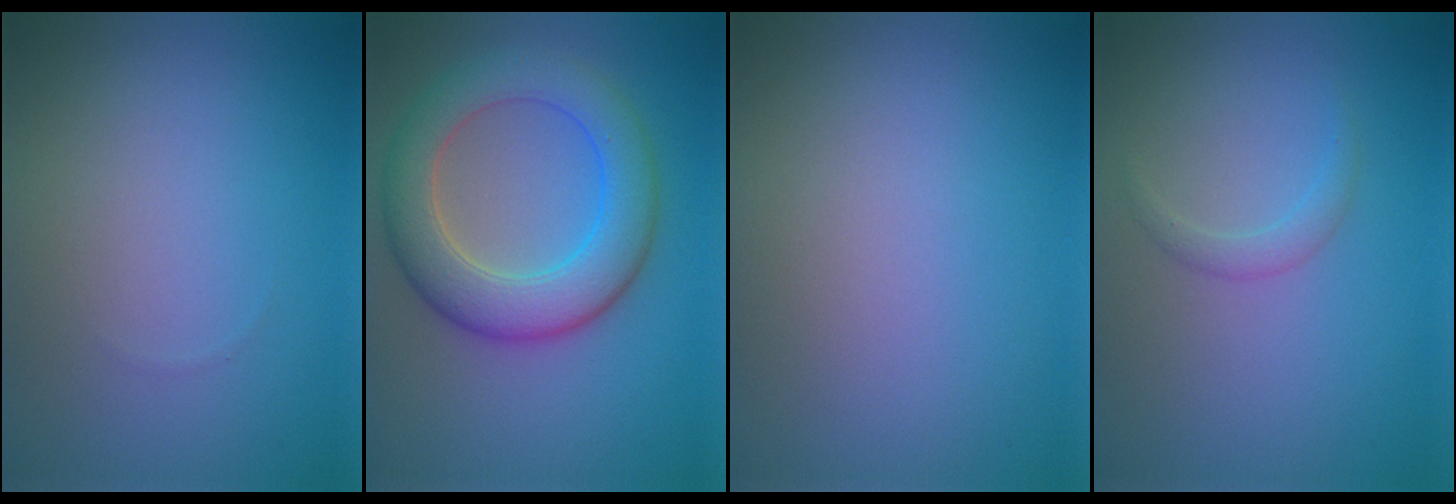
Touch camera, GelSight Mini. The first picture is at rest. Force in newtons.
{"total": 6.9, "press": 6.9, "slide": 0.1}
{"total": 0.0}
{"total": 1.2, "press": 1.2, "slide": 0.0}